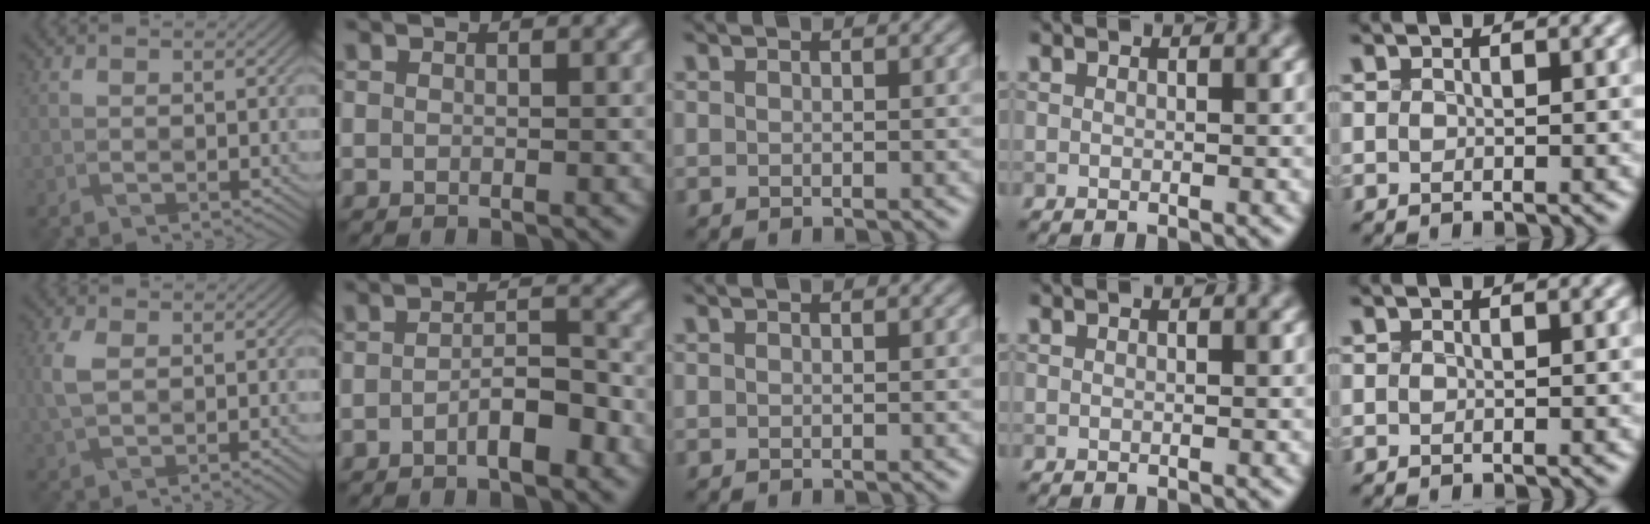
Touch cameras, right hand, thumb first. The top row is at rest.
{"thumb": {"total": 5.1, "force": [-0.3, 3.0, 4.0], "torque": [-0.104, -0.001, -0.009]}, "index": {"total": 3.3, "force": [-1.6, 0.9, 2.7], "torque": [-0.046, 0.012, -0.028]}}